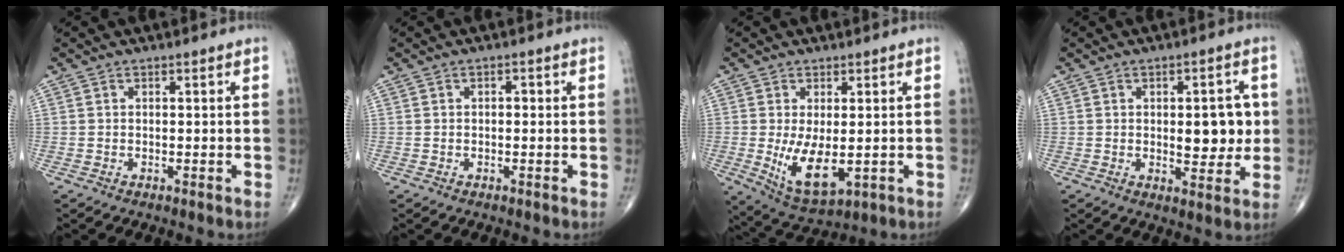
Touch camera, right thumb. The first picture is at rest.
{"total": 1.0, "force": [0.0, 0.6, 0.8], "torque": [-0.008, 0.003, -0.002]}
{"total": 9.0, "force": [-1.1, 4.2, 7.9], "torque": [-0.134, -0.025, -0.002]}
{"total": 8.9, "force": [0.6, 4.1, 7.9], "torque": [-0.081, -0.009, 0.016]}